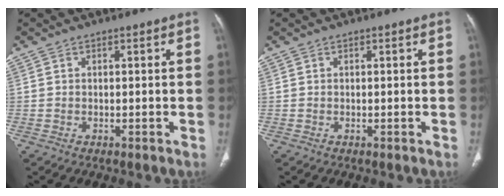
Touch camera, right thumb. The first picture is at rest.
{"total": 0.0}